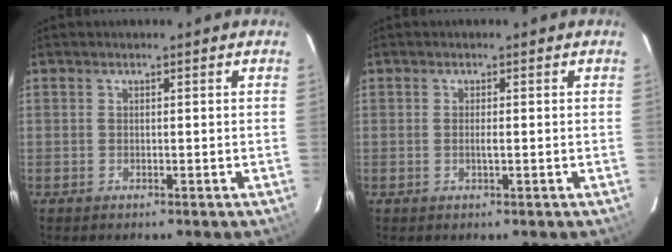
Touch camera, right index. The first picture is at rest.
{"total": 1.2, "force": [-0.2, 0.2, 1.2], "torque": [-0.024, 0.000, -0.004]}